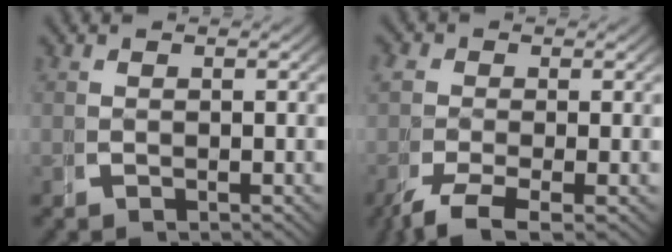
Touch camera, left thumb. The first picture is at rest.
{"total": 4.7, "force": [-2.1, 2.8, 3.1], "torque": [-0.073, -0.026, -0.027]}